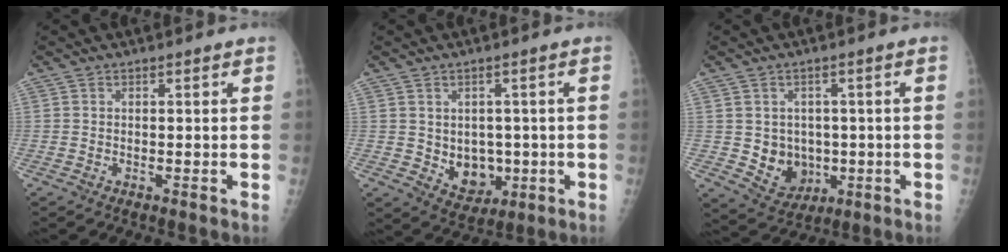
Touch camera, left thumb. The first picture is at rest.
{"total": 7.1, "force": [-0.7, 5.7, 4.2], "torque": [-0.026, -0.005, 0.008]}
{"total": 7.6, "force": [-0.6, 6.6, 3.8], "torque": [-0.022, -0.002, 0.011]}